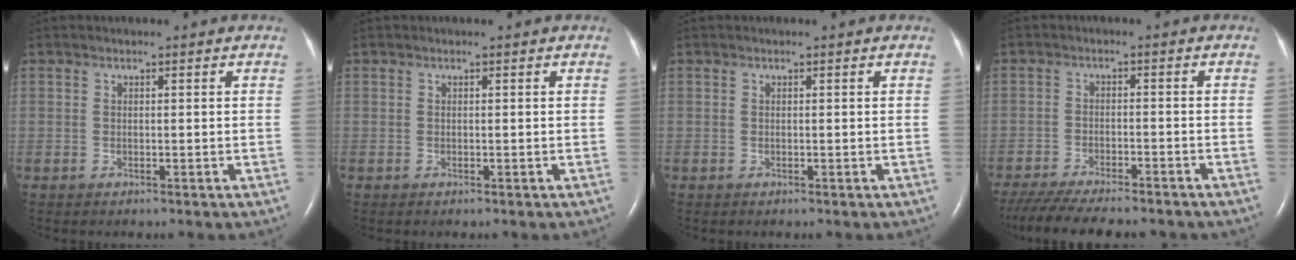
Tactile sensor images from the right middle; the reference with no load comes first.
{"total": 0.0}
{"total": 0.0}
{"total": 15.5, "force": [-13.4, 2.9, 7.3], "torque": [-0.143, -0.028, -0.192]}